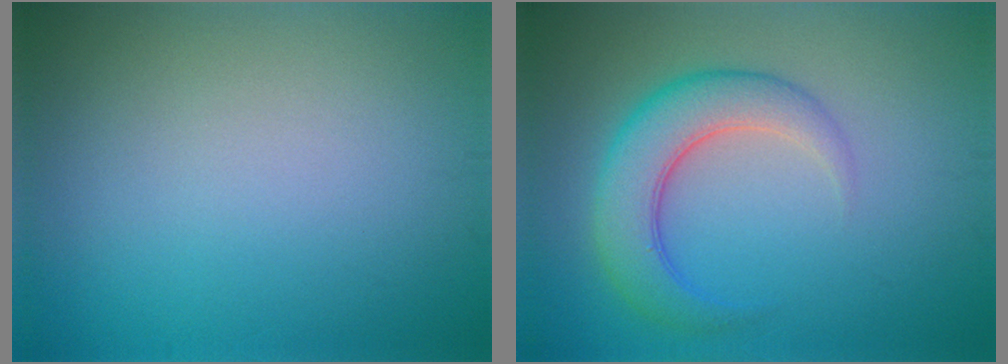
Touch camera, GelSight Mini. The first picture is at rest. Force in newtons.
{"total": 5.4, "press": 5.4, "slide": 0.1}